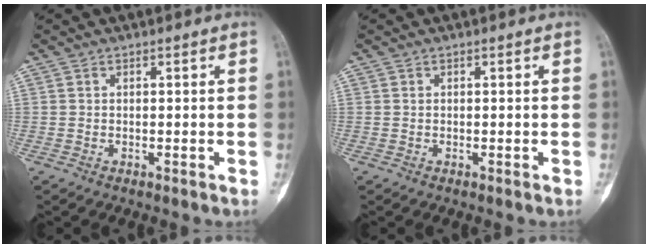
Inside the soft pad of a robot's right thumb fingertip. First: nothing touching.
{"total": 0.0}